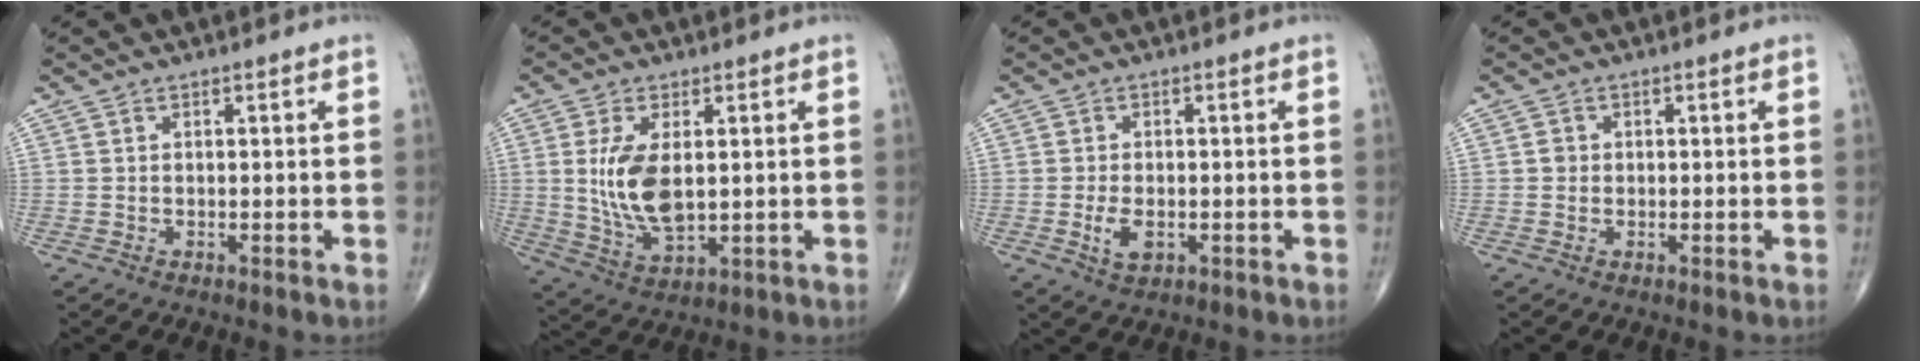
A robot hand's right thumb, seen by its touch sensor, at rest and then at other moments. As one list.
[{"total": 10.5, "force": [1.2, 5.2, 9.0], "torque": [-0.178, -0.016, 0.036]}, {"total": 3.9, "force": [-1.0, 2.2, 3.1], "torque": [-0.058, -0.003, -0.014]}, {"total": 1.3, "force": [0.0, 1.2, 0.4], "torque": [-0.001, 0.003, -0.001]}]